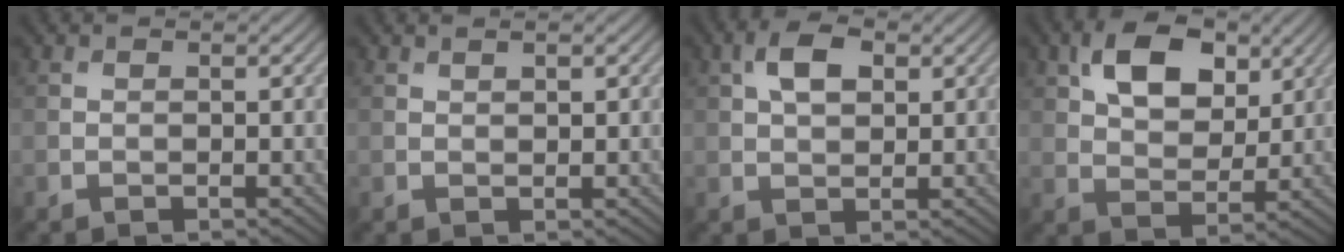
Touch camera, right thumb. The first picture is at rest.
{"total": 1.2, "force": [0.8, 0.3, 0.8], "torque": [-0.017, 0.001, 0.016]}
{"total": 4.5, "force": [1.6, 2.6, 3.4], "torque": [-0.068, 0.008, 0.024]}
{"total": 9.1, "force": [4.0, 5.5, 6.1], "torque": [-0.117, 0.003, 0.067]}